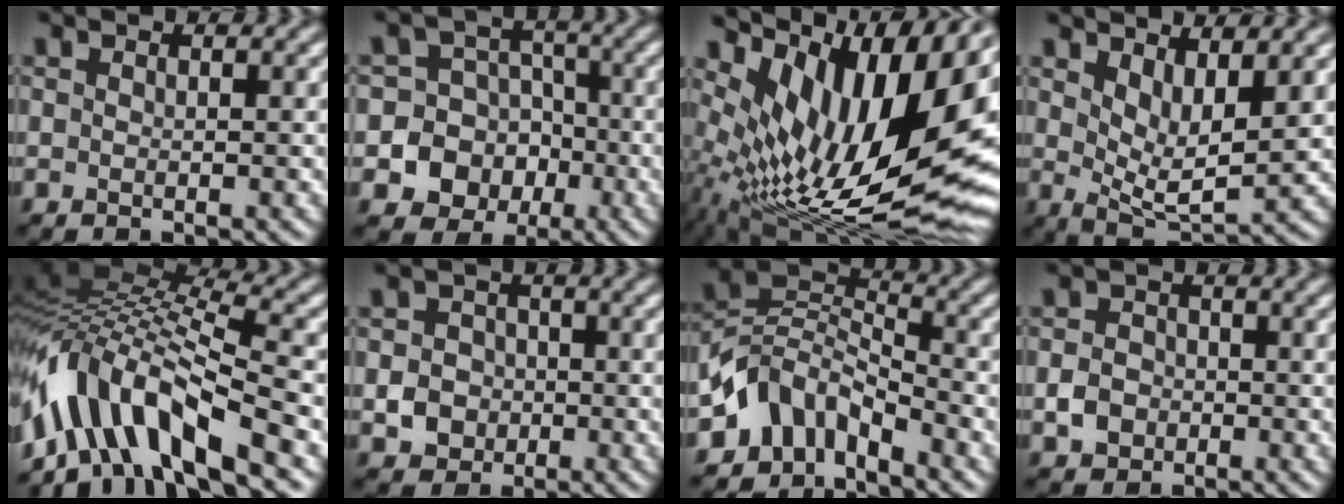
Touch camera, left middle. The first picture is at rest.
{"total": 11.7, "force": [-3.7, 10.8, 2.4], "torque": [-0.072, -0.004, -0.071]}
{"total": 17.0, "force": [4.6, 8.0, 14.3], "torque": [-0.239, 0.023, 0.067]}
{"total": 4.8, "force": [2.1, 1.8, 3.9], "torque": [-0.071, -0.019, 0.042]}
{"total": 11.5, "force": [-4.7, 4.3, 9.5], "torque": [-0.171, 0.024, -0.090]}
{"total": 3.0, "force": [-0.7, 2.7, 1.1], "torque": [-0.013, 0.001, -0.015]}
{"total": 5.0, "force": [-3.5, 3.0, 2.0], "torque": [-0.021, 0.006, -0.082]}
{"total": 2.4, "force": [-0.7, 2.1, 1.0], "torque": [-0.016, 0.000, -0.018]}